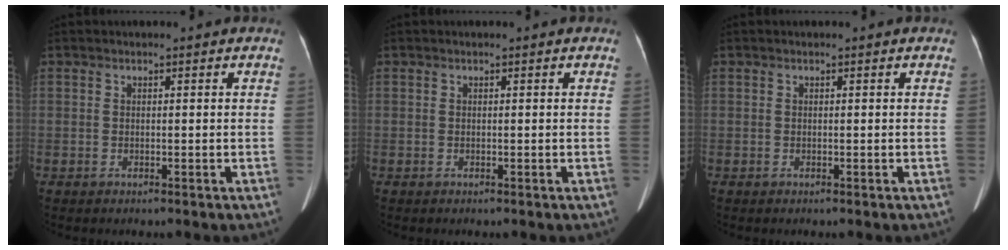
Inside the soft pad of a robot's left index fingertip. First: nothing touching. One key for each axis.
{"total": 0.0}
{"total": 0.0}